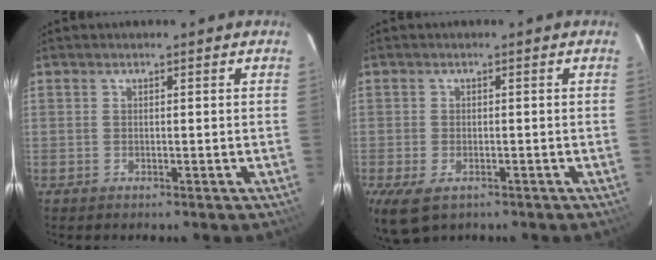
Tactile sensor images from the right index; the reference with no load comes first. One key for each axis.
{"total": 6.7, "fx": -3.7, "fy": 3.6, "fz": 4.3, "tx": -0.096, "ty": -0.026, "tz": -0.061}